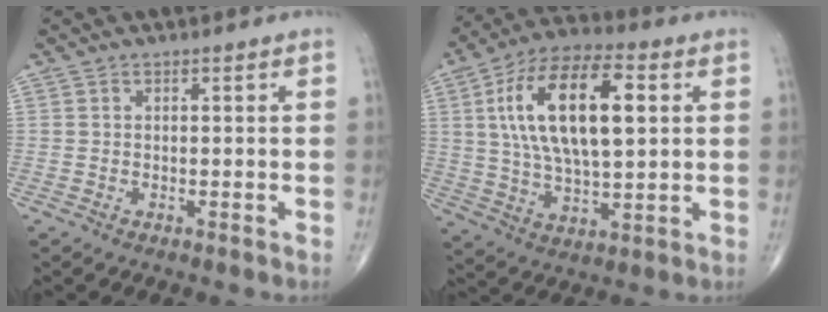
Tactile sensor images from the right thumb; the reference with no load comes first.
{"total": 20.2, "force": [4.5, 9.0, 17.5], "torque": [-0.311, 0.006, 0.077]}